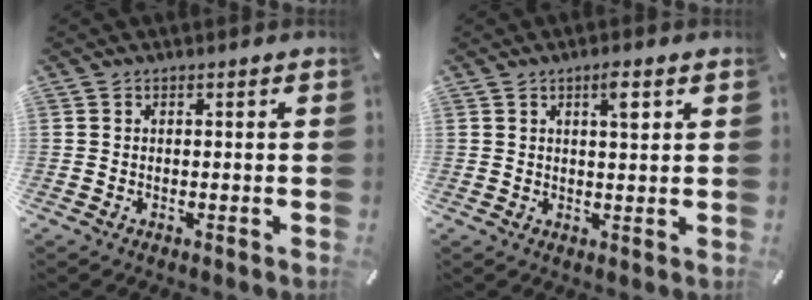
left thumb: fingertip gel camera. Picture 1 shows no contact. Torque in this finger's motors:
{"motor_torque": [0.52, 0.68, 0.34, -0.21, 0.10]}